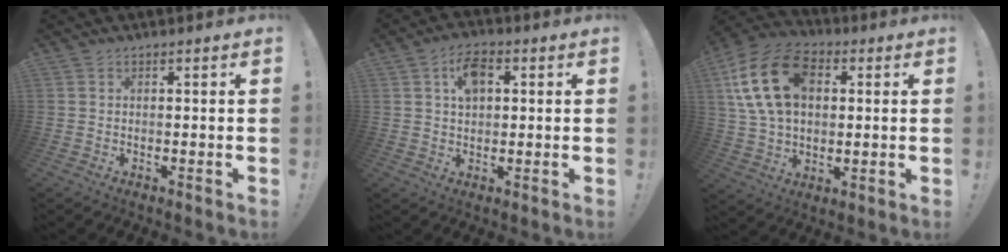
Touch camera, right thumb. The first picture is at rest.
{"total": 7.4, "force": [2.2, 4.8, 5.2], "torque": [-0.085, 0.010, 0.042]}
{"total": 19.8, "force": [5.5, 13.5, 13.5], "torque": [-0.239, -0.004, 0.101]}